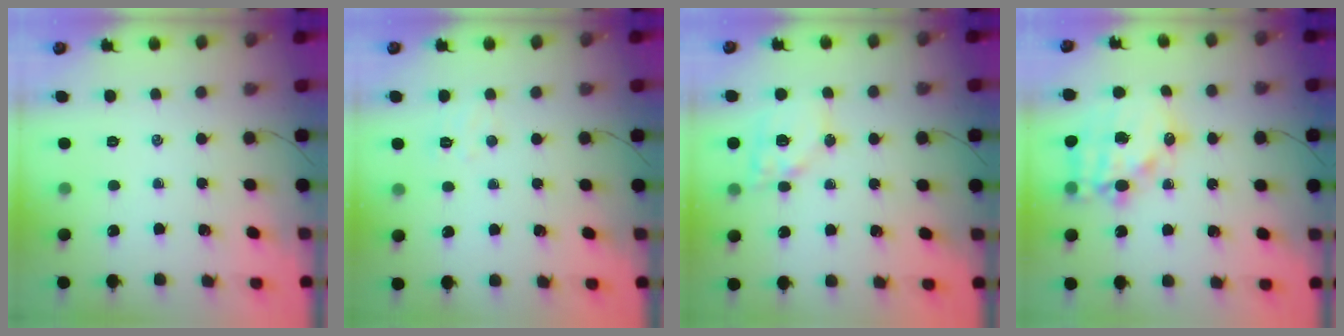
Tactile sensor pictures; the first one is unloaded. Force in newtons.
{"total": 5.0, "press": 4.9, "slide": 1.2}
{"total": 12.4, "press": 12.2, "slide": 2.1}
{"total": 15.3, "press": 14.9, "slide": 3.2}